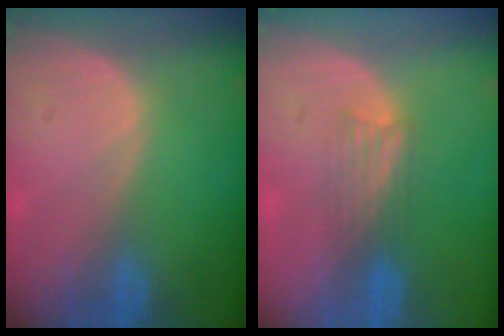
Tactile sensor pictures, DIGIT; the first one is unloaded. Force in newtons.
{"total": 3.0, "press": 2.8, "slide": 1.1}